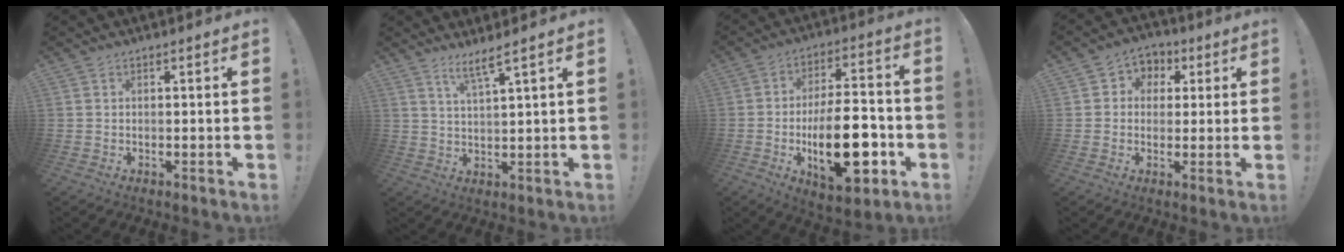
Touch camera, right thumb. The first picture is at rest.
{"total": 5.3, "force": [3.8, -0.1, 3.7], "torque": [-0.069, -0.017, 0.062]}
{"total": 21.9, "force": [-5.6, 9.9, 18.7], "torque": [-0.308, 0.023, -0.083]}
{"total": 5.7, "force": [-0.3, 5.4, 1.7], "torque": [-0.020, 0.010, -0.001]}